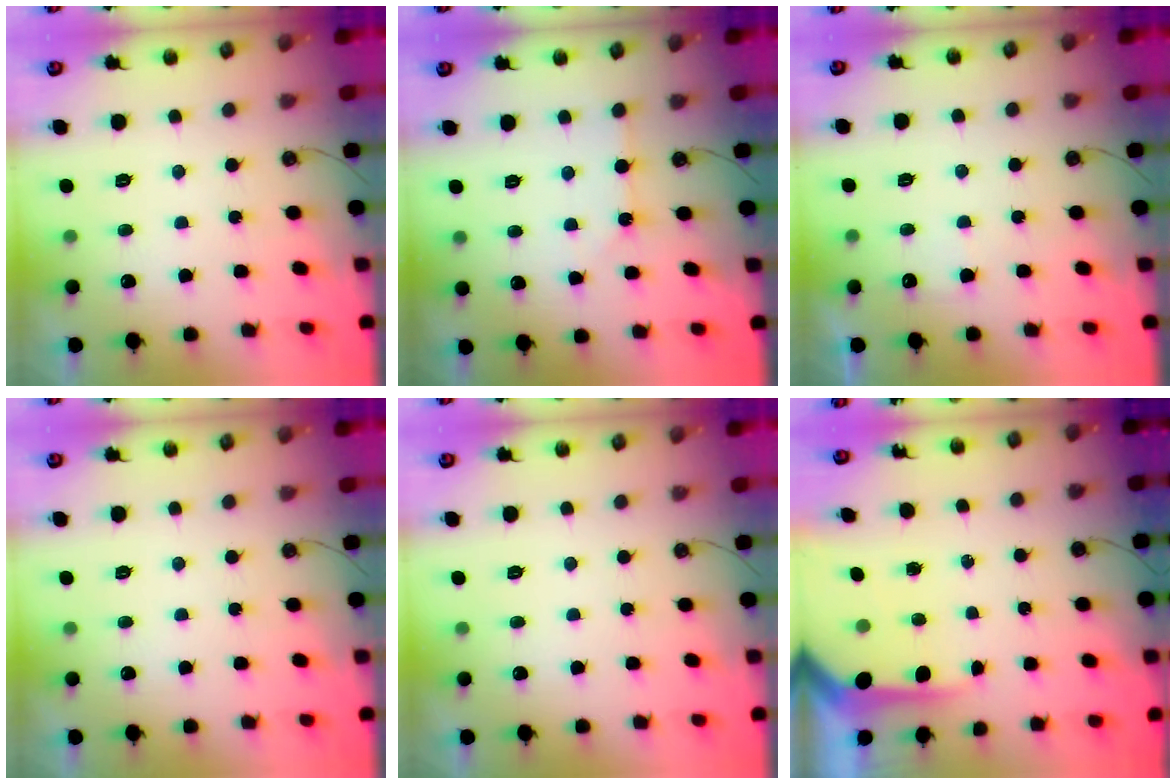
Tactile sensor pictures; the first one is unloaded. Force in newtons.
{"total": 1.5, "press": 1.5, "slide": 0.3}
{"total": 4.9, "press": 4.8, "slide": 0.6}
{"total": 0.0}
{"total": 0.0}
{"total": 8.3, "press": 8.3, "slide": 0.8}